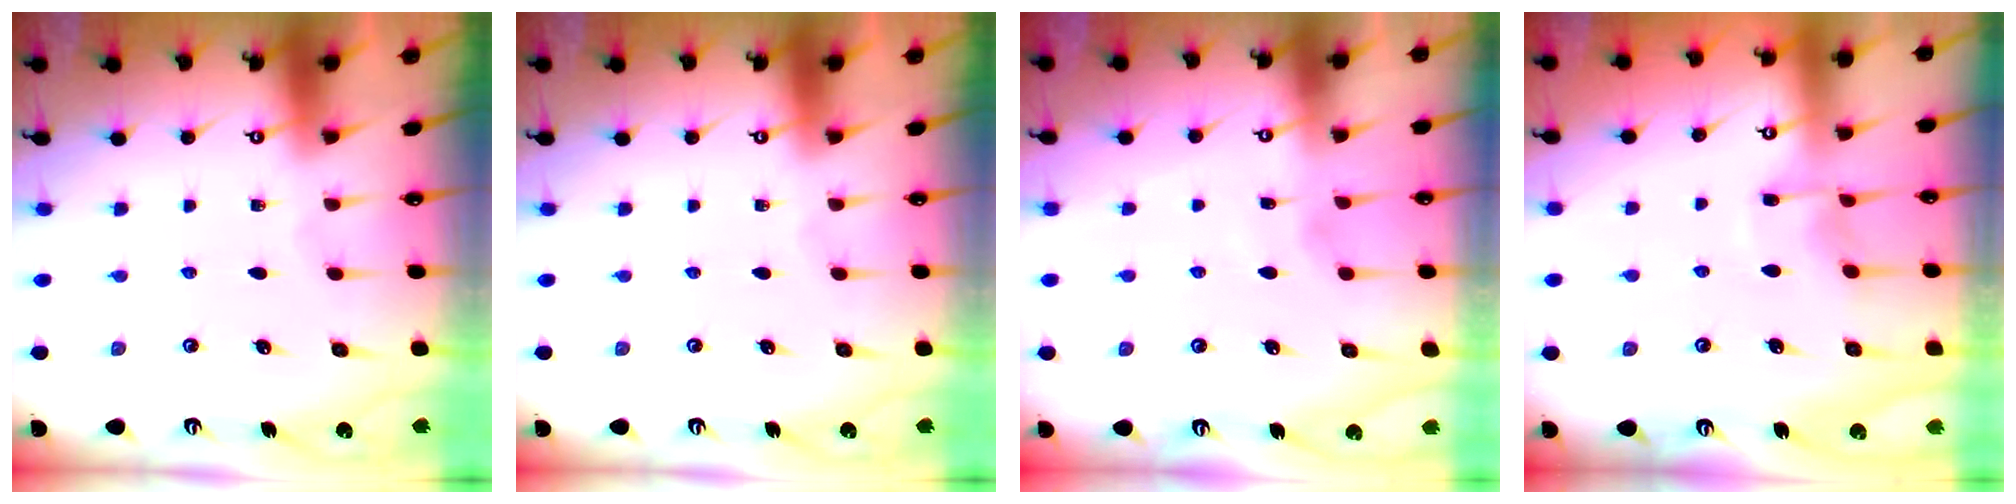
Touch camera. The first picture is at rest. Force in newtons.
{"total": 0.0}
{"total": 2.3, "press": 2.3, "slide": 0.3}
{"total": 5.8, "press": 5.8, "slide": 0.5}